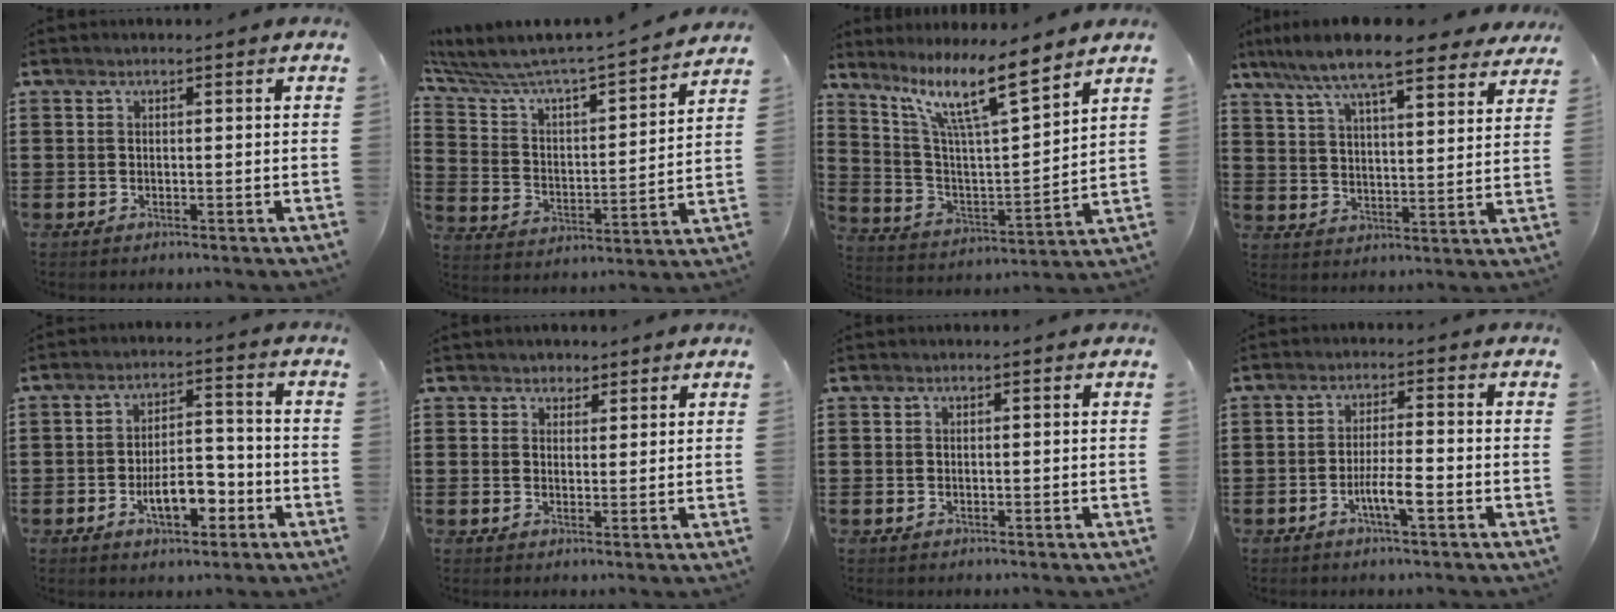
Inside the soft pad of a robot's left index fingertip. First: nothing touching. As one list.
[{"total": 4.8, "force": [4.6, 0.5, 1.0], "torque": [-0.049, -0.050, 0.069]}, {"total": 11.6, "force": [8.5, 1.6, 7.7], "torque": [-0.167, -0.040, 0.143]}, {"total": 9.5, "force": [8.2, 0.8, 4.8], "torque": [-0.123, -0.035, 0.141]}, {"total": 7.3, "force": [-3.1, 3.3, 5.8], "torque": [-0.099, 0.004, -0.060]}, {"total": 2.0, "force": [1.6, 1.3, -0.1], "torque": [-0.006, 0.008, 0.029]}, {"total": 0.0}, {"total": 4.6, "force": [-2.0, 0.7, 4.1], "torque": [-0.074, 0.001, -0.037]}]